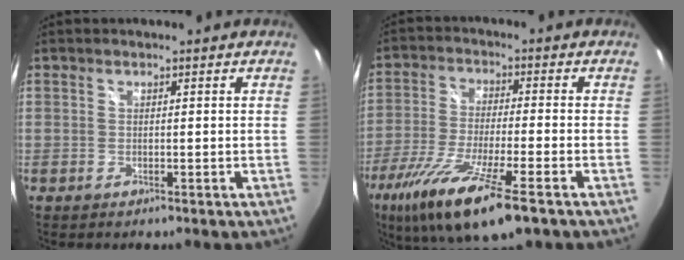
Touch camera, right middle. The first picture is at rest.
{"total": 16.7, "force": [-9.8, 2.9, 13.3], "torque": [-0.269, -0.058, -0.181]}